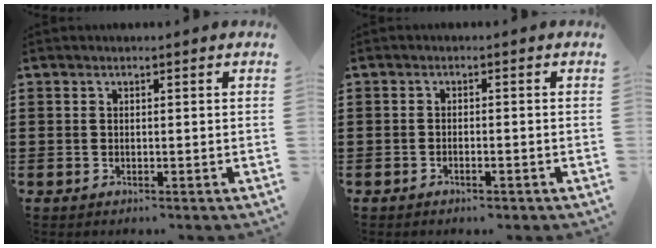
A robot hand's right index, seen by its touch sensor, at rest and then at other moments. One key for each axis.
{"total": 1.1, "fx": -0.9, "fy": 0.1, "fz": 0.6, "tx": -0.015, "ty": -0.005, "tz": -0.015}